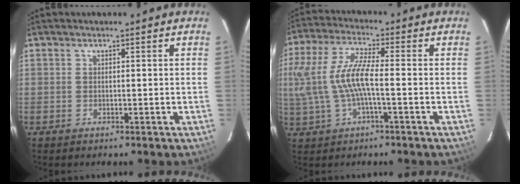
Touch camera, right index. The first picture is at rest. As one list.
[{"total": 11.4, "force": [-1.0, 2.9, 11.0], "torque": [-0.230, 0.004, -0.011]}]